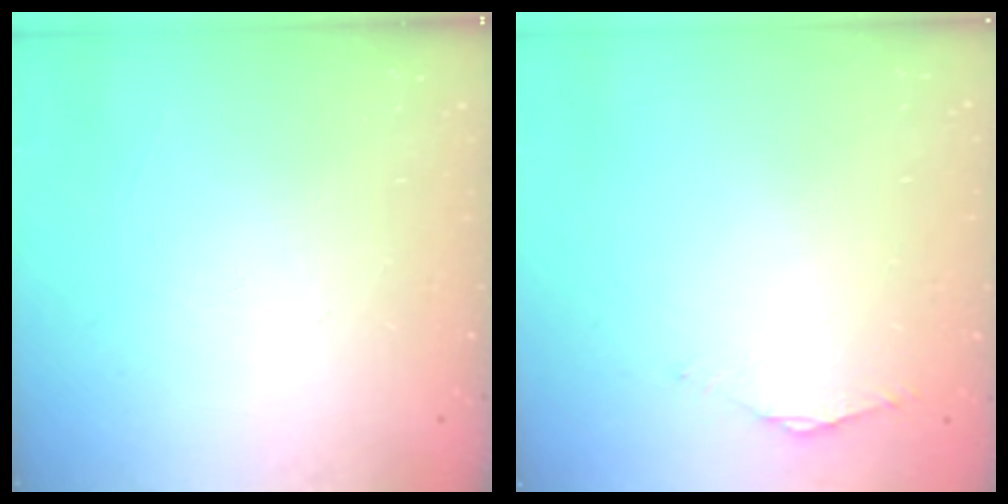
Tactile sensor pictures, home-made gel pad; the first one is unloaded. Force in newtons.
{"total": 1.3, "press": 1.3, "slide": 0.3}